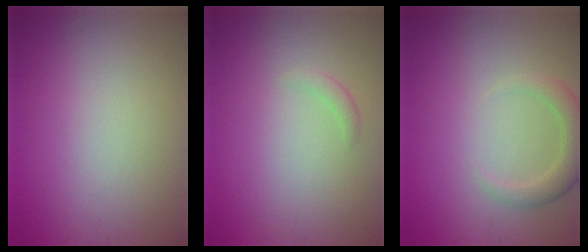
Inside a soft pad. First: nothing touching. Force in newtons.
{"total": 0.9, "press": 0.9, "slide": 0.0}
{"total": 2.8, "press": 2.8, "slide": 0.4}